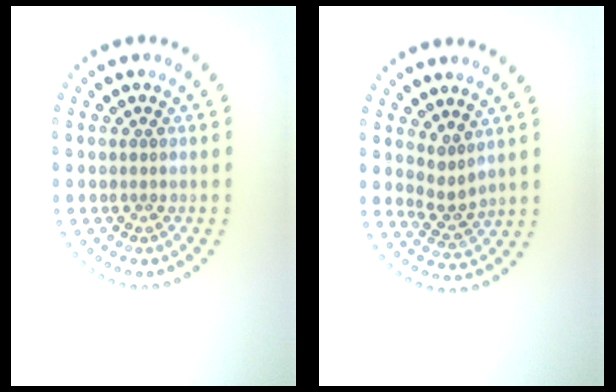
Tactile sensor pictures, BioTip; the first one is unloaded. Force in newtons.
{"total": 2.2, "press": 1.7, "slide": 1.4}